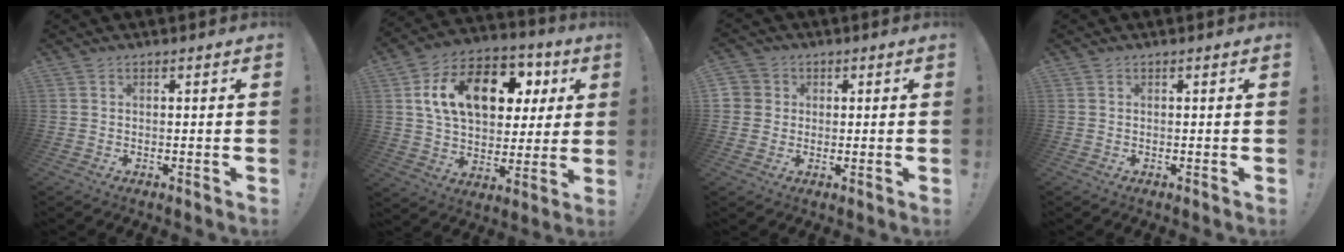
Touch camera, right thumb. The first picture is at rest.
{"total": 19.9, "force": [6.3, 12.7, 13.9], "torque": [-0.211, -0.010, 0.109]}
{"total": 4.0, "force": [0.6, 3.8, 0.7], "torque": [-0.006, 0.002, 0.009]}
{"total": 0.0}